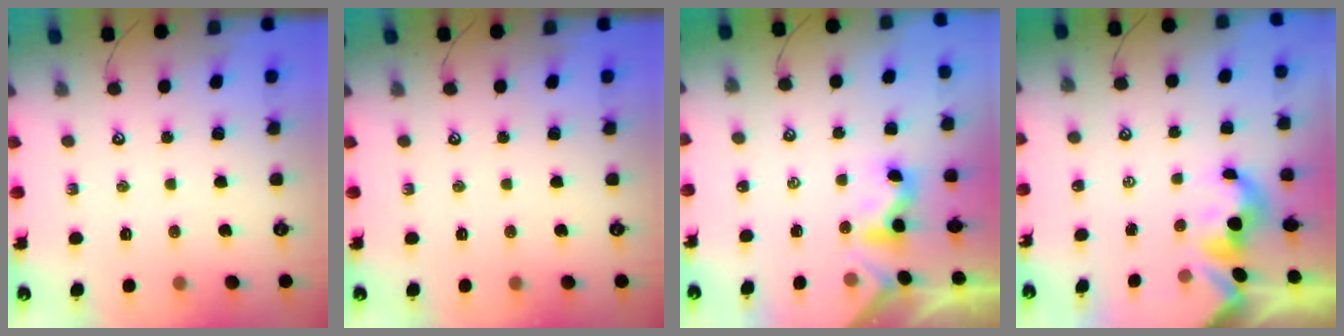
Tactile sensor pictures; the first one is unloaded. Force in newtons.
{"total": 0.0}
{"total": 2.4, "press": 2.3, "slide": 0.3}
{"total": 2.1, "press": 2.1, "slide": 0.2}